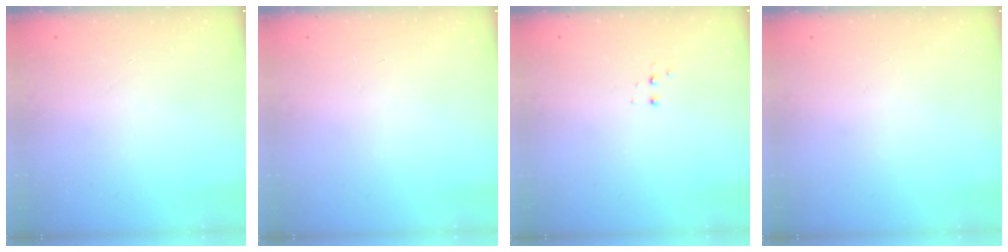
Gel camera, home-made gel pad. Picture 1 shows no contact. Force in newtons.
{"total": 0.0}
{"total": 2.8, "press": 2.7, "slide": 0.5}
{"total": 0.0}